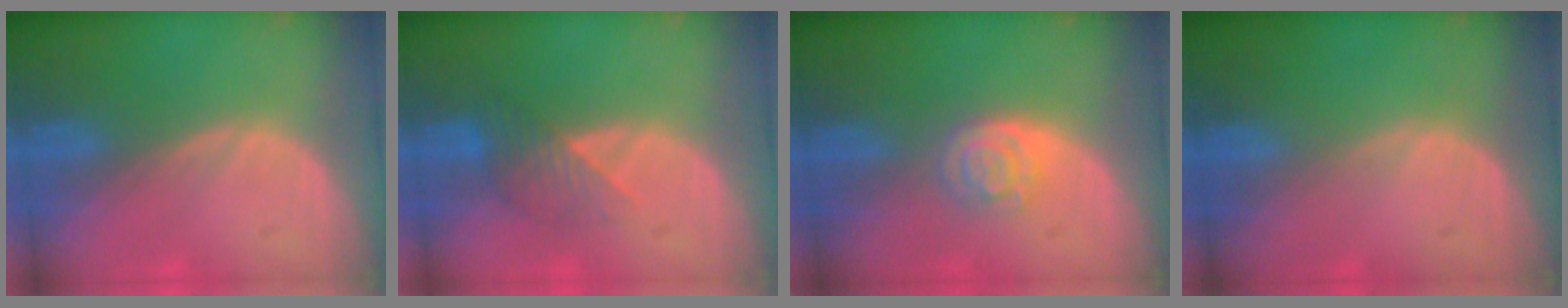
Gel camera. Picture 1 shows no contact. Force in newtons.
{"total": 3.9, "press": 3.8, "slide": 1.1}
{"total": 4.2, "press": 3.7, "slide": 2.0}
{"total": 0.0}